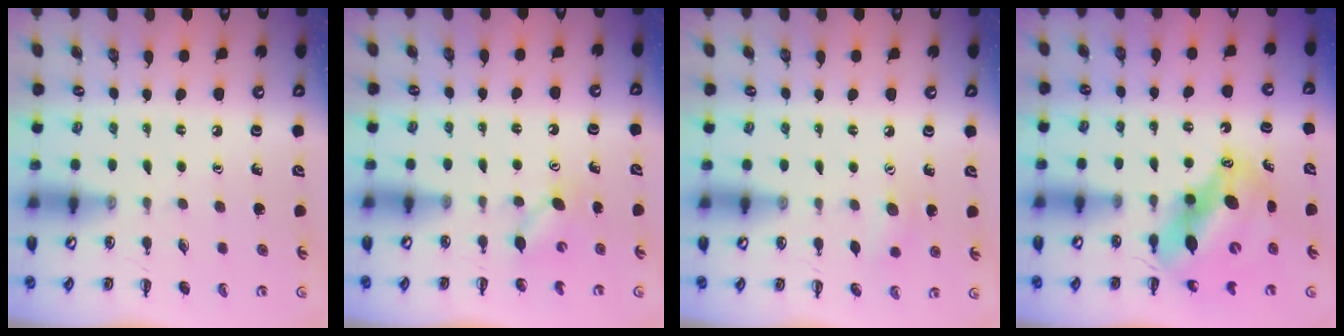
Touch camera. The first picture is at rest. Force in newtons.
{"total": 4.1, "press": 3.9, "slide": 1.2}
{"total": 7.7, "press": 7.5, "slide": 2.0}
{"total": 12.6, "press": 12.2, "slide": 3.0}